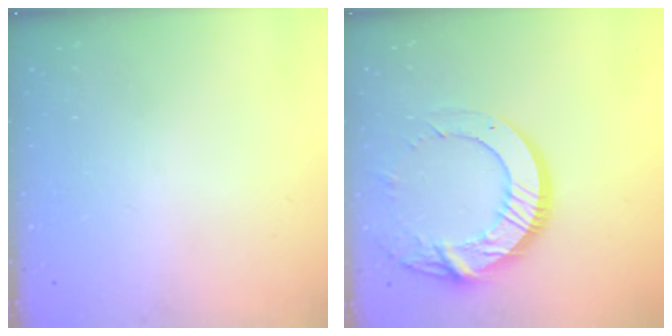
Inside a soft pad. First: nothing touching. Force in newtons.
{"total": 17.1, "press": 17.0, "slide": 1.5}